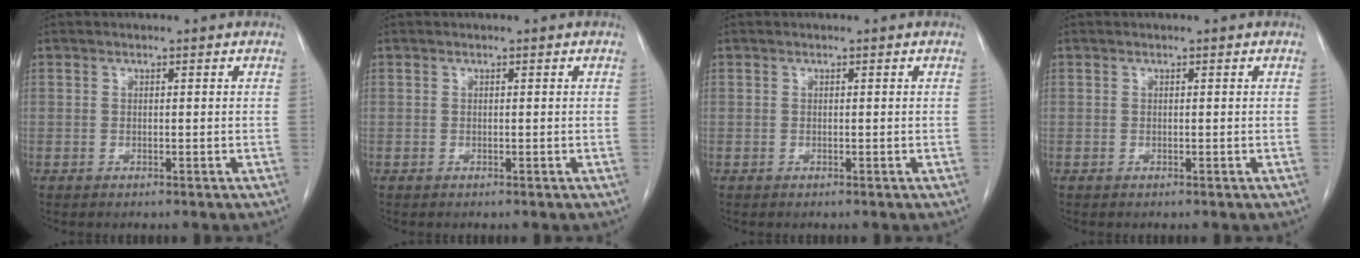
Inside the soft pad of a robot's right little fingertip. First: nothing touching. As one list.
[{"total": 0.0}, {"total": 0.0}, {"total": 0.0}]